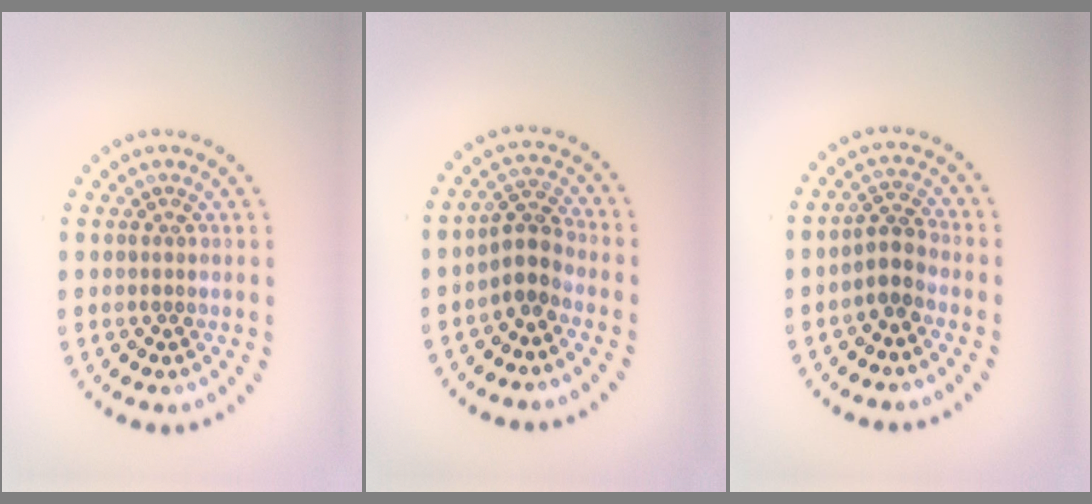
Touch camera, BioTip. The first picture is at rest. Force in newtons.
{"total": 2.5, "press": 2.0, "slide": 1.6}
{"total": 2.3, "press": 1.9, "slide": 1.4}